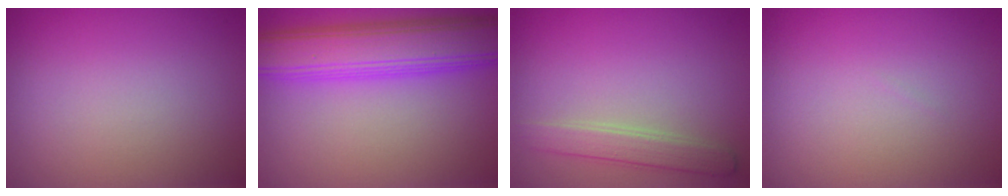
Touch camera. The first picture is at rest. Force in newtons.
{"total": 9.2, "press": 9.2, "slide": 0.3}
{"total": 2.3, "press": 2.3, "slide": 0.1}
{"total": 0.0}